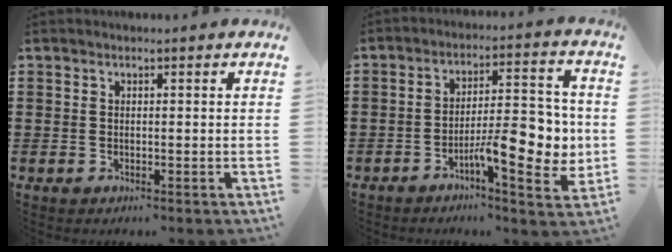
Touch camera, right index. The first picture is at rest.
{"total": 10.9, "force": [-2.9, 3.8, 9.7], "torque": [-0.131, -0.005, -0.051]}